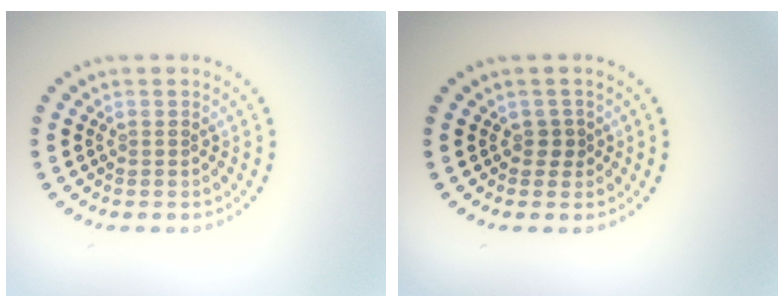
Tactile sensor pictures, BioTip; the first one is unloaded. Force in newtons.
{"total": 1.1, "press": 0.9, "slide": 0.7}